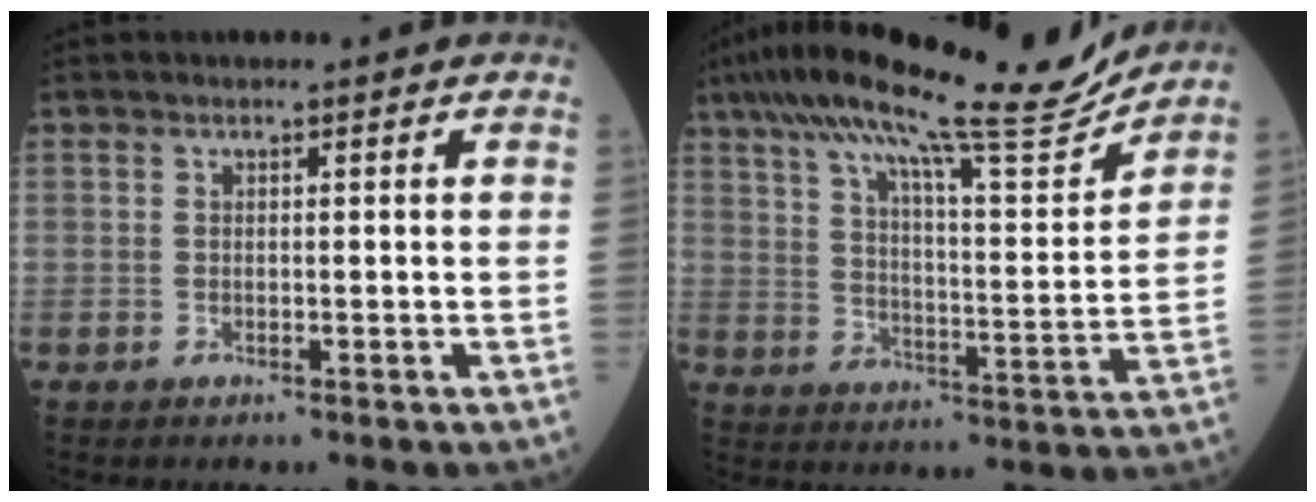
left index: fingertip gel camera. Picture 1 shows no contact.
{"total": 20.5, "force": [17.7, 1.0, 10.2], "torque": [-0.173, -0.003, 0.263]}